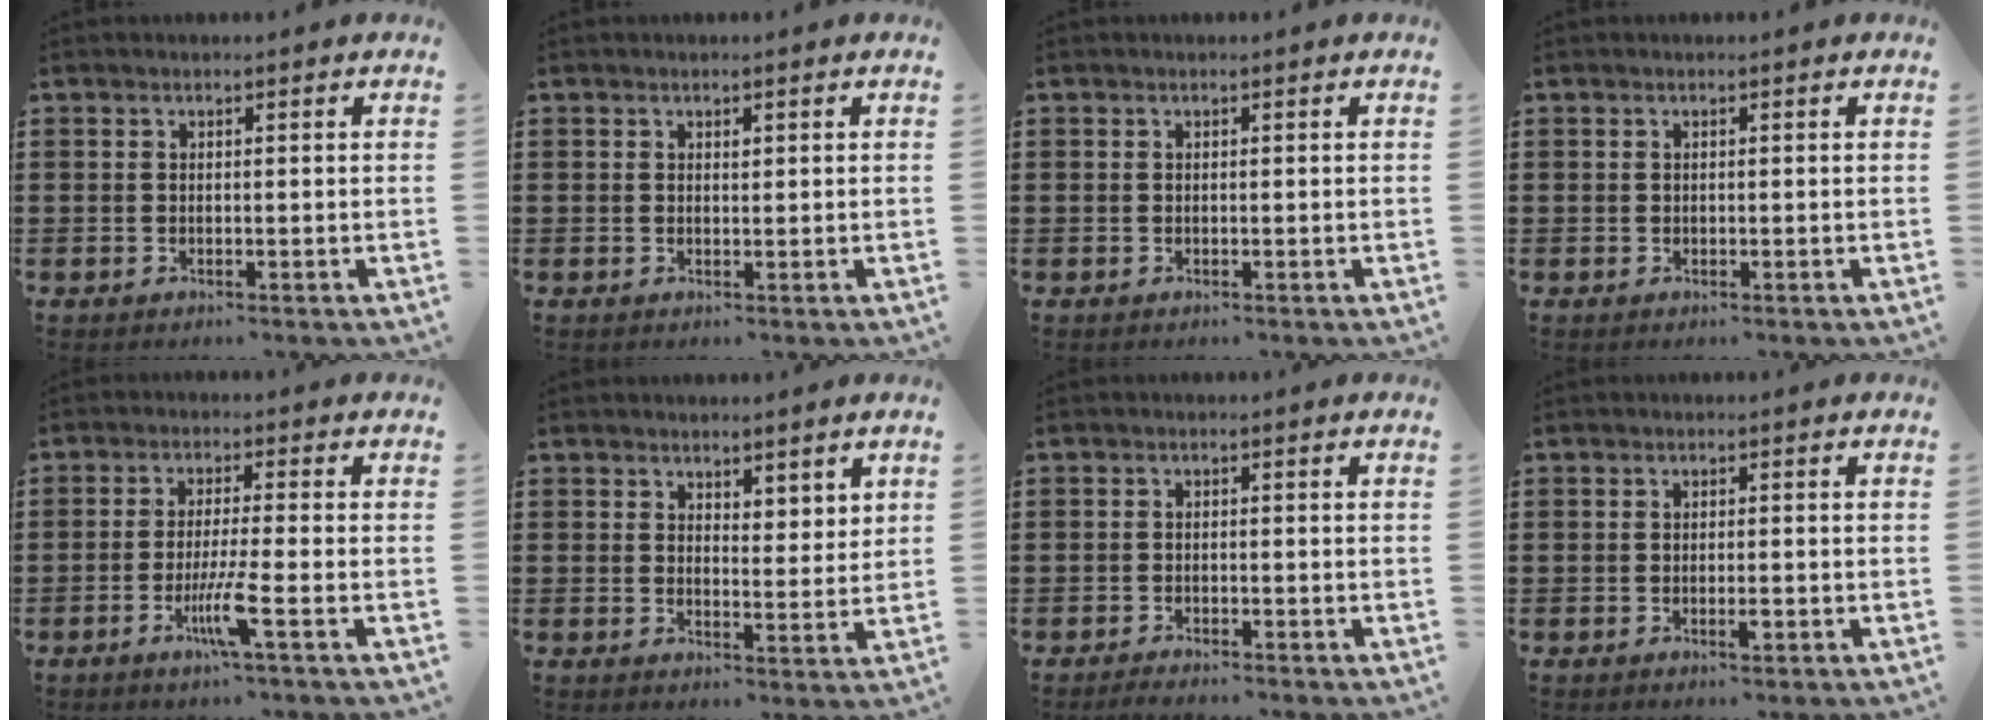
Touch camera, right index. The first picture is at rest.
{"total": 0.6, "force": [0.4, 0.4, 0.3], "torque": [-0.007, 0.001, 0.007]}
{"total": 0.0}
{"total": 0.0}
{"total": 5.8, "force": [-2.5, -0.3, 5.2], "torque": [-0.107, -0.021, -0.048]}
{"total": 2.9, "force": [2.6, 1.1, -0.1], "torque": [-0.008, -0.001, 0.051]}
{"total": 1.4, "force": [-1.4, 0.0, 0.0], "torque": [-0.002, 0.000, -0.027]}
{"total": 1.6, "force": [-0.7, 0.4, 1.5], "torque": [-0.026, -0.003, -0.011]}